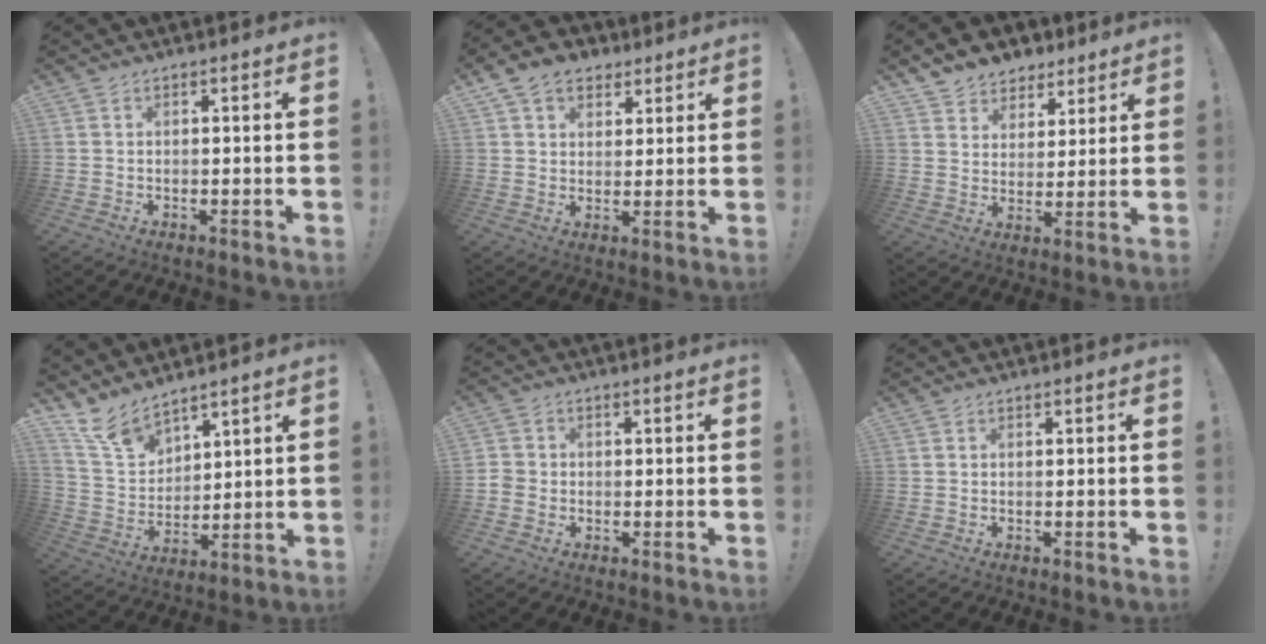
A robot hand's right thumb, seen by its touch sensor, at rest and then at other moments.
{"total": 9.6, "force": [5.3, 7.2, 3.4], "torque": [-0.056, -0.018, 0.107]}
{"total": 7.1, "force": [4.9, 5.2, 0.6], "torque": [-0.001, -0.043, 0.096]}
{"total": 11.3, "force": [9.5, 4.7, 3.8], "torque": [-0.089, -0.066, 0.187]}
{"total": 3.6, "force": [-1.1, 3.3, 1.2], "torque": [-0.021, 0.009, -0.020]}
{"total": 0.0}